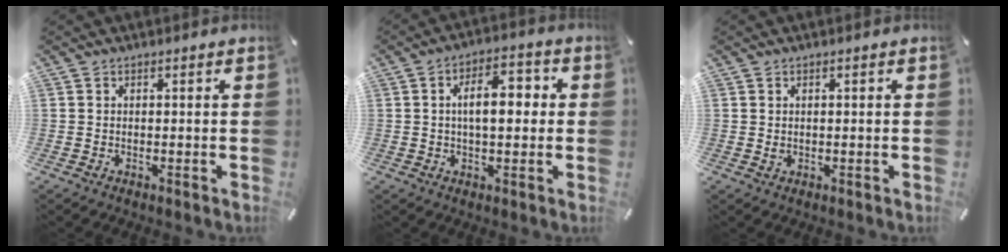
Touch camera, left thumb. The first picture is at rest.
{"total": 9.0, "force": [0.8, 4.8, 7.6], "torque": [-0.111, 0.007, 0.005]}
{"total": 0.6, "force": [0.1, 0.6, 0.2], "torque": [-0.006, 0.003, 0.001]}